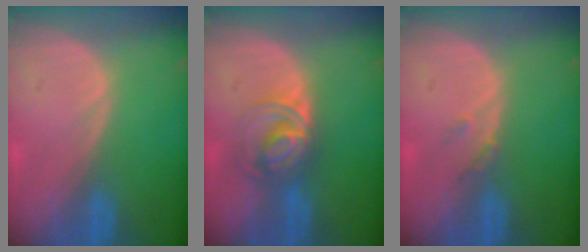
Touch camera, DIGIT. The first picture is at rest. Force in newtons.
{"total": 6.5, "press": 5.8, "slide": 2.9}
{"total": 1.5, "press": 1.3, "slide": 0.7}